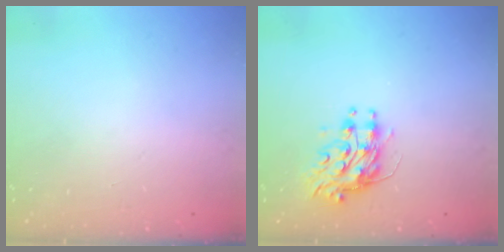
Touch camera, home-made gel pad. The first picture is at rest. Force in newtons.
{"total": 9.0, "press": 9.0, "slide": 0.7}